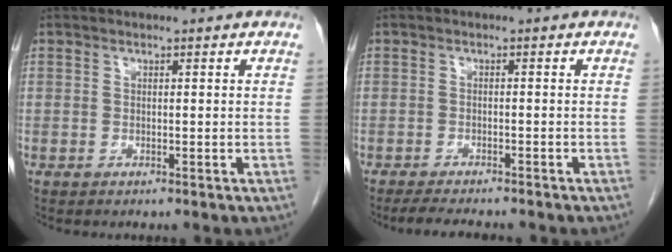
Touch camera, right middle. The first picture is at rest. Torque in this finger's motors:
{"motor_torque": [0.07, -0.05, 0.02, 0.01]}